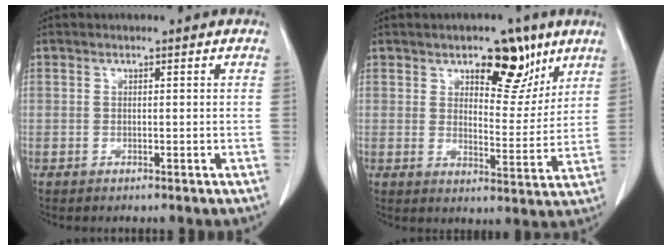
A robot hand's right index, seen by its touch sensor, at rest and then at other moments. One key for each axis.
{"total": 9.0, "fx": 5.6, "fy": 4.1, "fz": 5.8, "tx": -0.072, "ty": -0.003, "tz": 0.085}